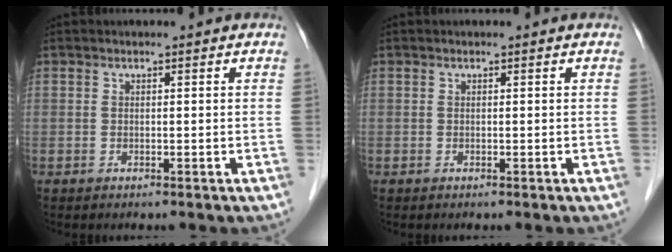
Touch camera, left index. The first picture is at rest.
{"total": 0.0}